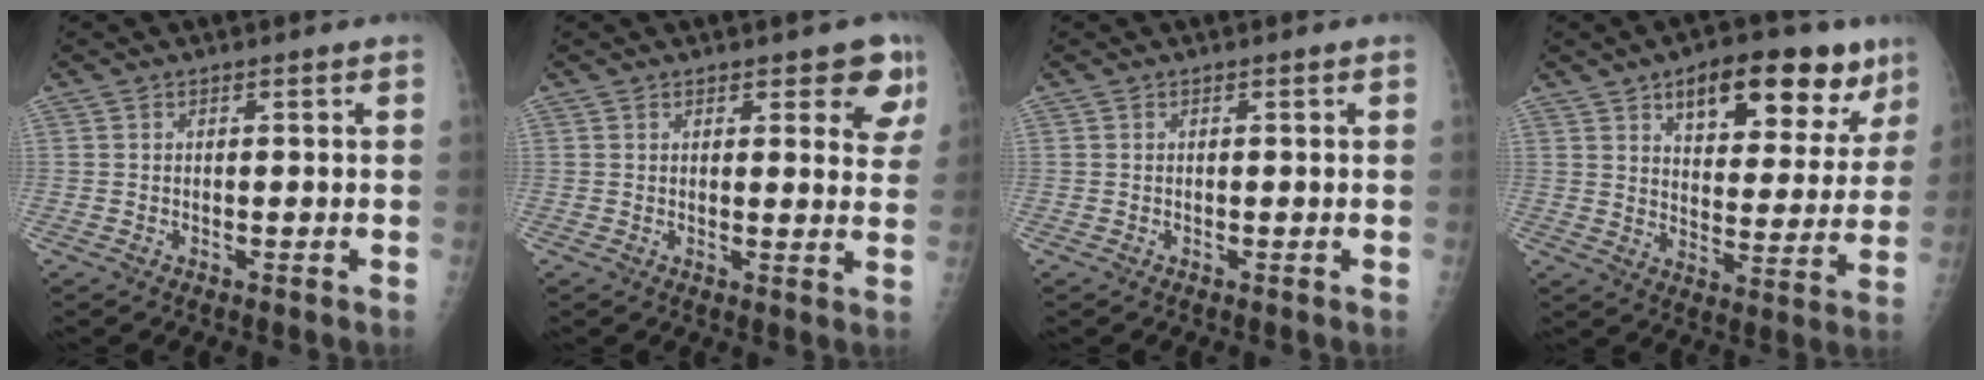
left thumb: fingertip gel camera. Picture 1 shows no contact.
{"total": 6.3, "force": [4.1, 2.7, 3.9], "torque": [-0.006, -0.023, 0.039]}
{"total": 0.0}
{"total": 19.2, "force": [10.9, 9.0, 13.0], "torque": [-0.129, -0.030, 0.159]}